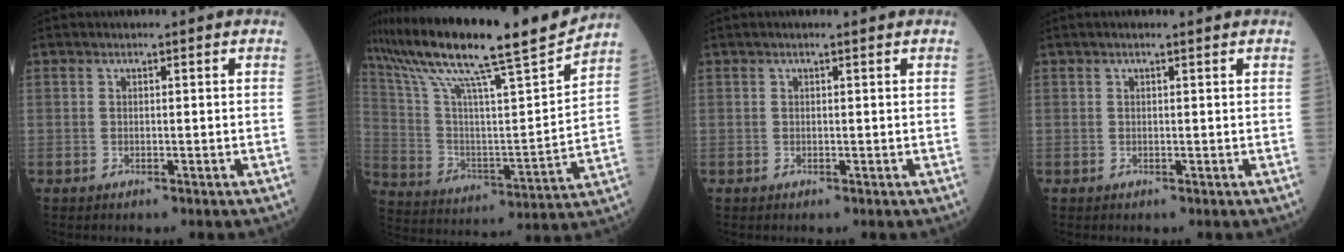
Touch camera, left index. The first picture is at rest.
{"total": 21.9, "force": [18.4, -0.2, 11.9], "torque": [-0.219, -0.010, 0.303]}
{"total": 1.0, "force": [0.8, -0.1, 0.6], "torque": [-0.011, 0.007, 0.014]}
{"total": 1.3, "force": [1.0, -0.1, 0.7], "torque": [-0.012, 0.009, 0.017]}